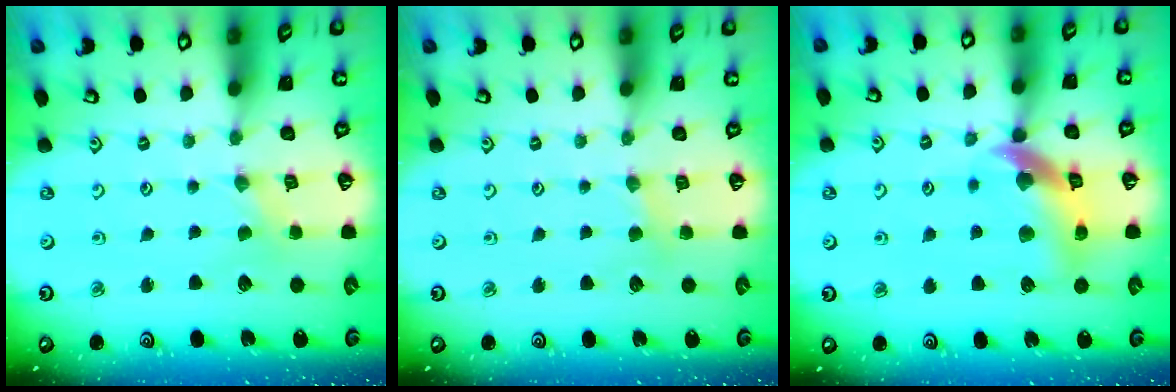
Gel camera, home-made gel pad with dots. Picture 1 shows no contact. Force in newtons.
{"total": 2.5, "press": 2.5, "slide": 0.4}
{"total": 12.8, "press": 12.7, "slide": 1.9}